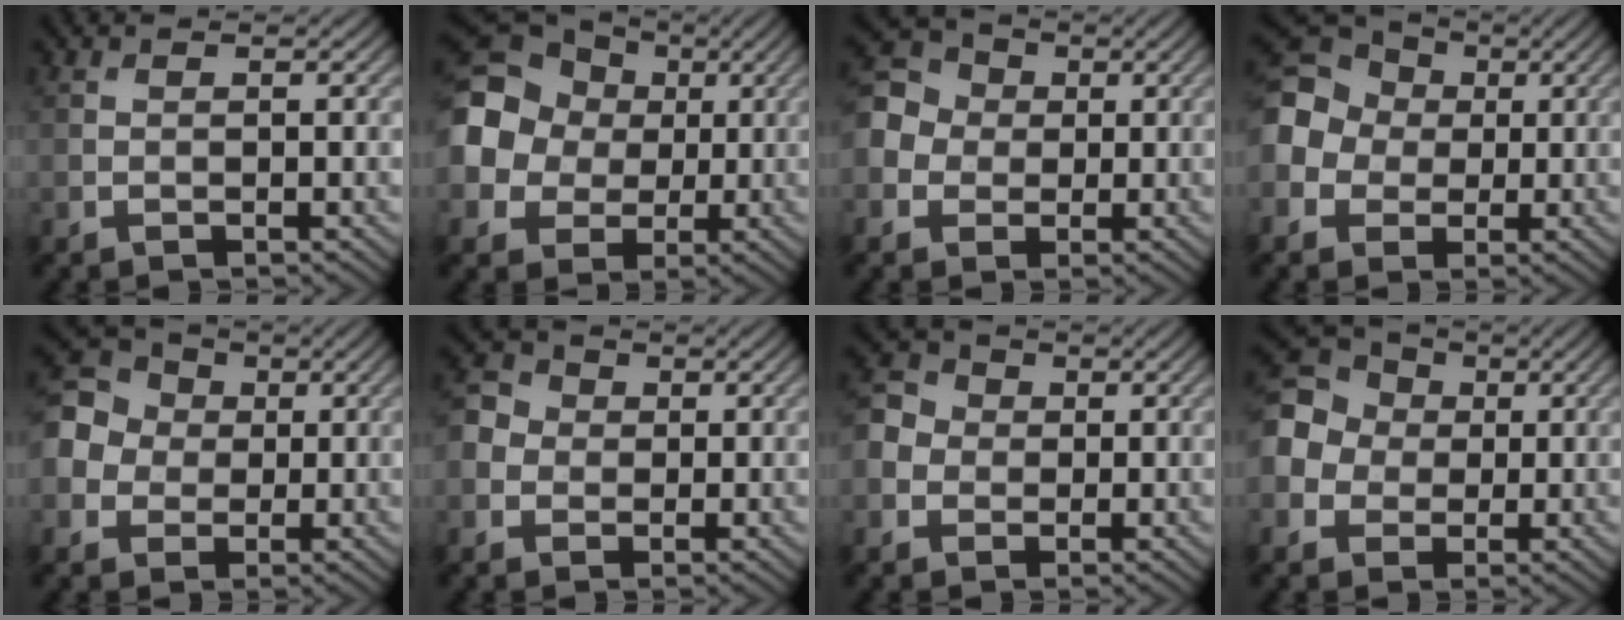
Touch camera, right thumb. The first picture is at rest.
{"total": 15.3, "force": [1.8, 13.9, 6.3], "torque": [-0.205, 0.025, 0.000]}
{"total": 7.0, "force": [-0.1, 6.4, 2.9], "torque": [-0.091, 0.012, -0.017]}
{"total": 12.0, "force": [0.4, 10.9, 5.0], "torque": [-0.165, 0.025, -0.029]}
{"total": 8.7, "force": [0.3, 7.9, 3.7], "torque": [-0.116, 0.019, -0.017]}
{"total": 3.9, "force": [-0.2, 3.6, 1.5], "torque": [-0.042, 0.006, -0.009]}
{"total": 4.4, "force": [-0.3, 4.0, 1.8], "torque": [-0.048, 0.006, -0.012]}
{"total": 9.6, "force": [0.3, 8.7, 4.0], "torque": [-0.130, 0.017, -0.025]}